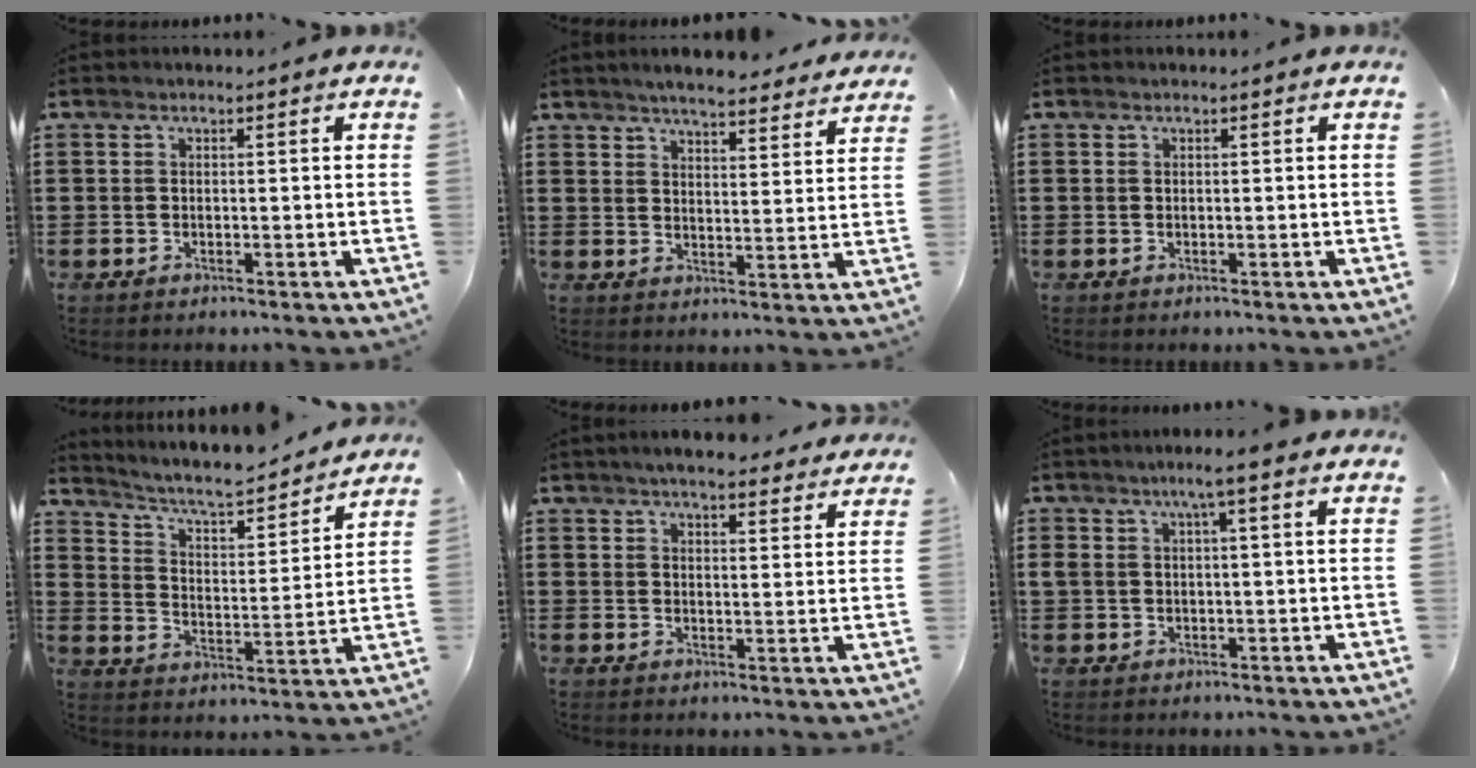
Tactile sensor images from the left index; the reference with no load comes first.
{"total": 4.8, "force": [4.7, 0.0, 1.0], "torque": [-0.038, -0.024, 0.083]}
{"total": 0.0}
{"total": 5.3, "force": [4.9, 0.6, 2.0], "torque": [-0.062, -0.038, 0.075]}
{"total": 4.7, "force": [4.5, 0.5, 1.4], "torque": [-0.039, -0.009, 0.082]}
{"total": 3.6, "force": [1.6, 0.4, 3.2], "torque": [-0.066, 0.003, 0.025]}